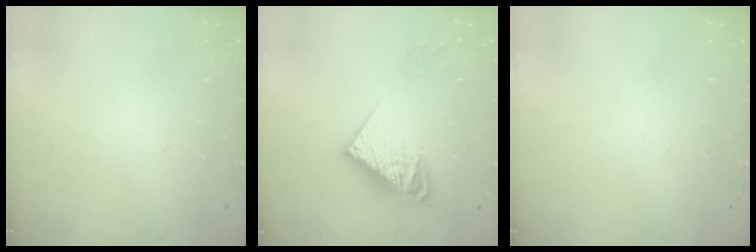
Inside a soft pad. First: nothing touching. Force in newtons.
{"total": 10.9, "press": 10.9, "slide": 0.4}
{"total": 0.0}